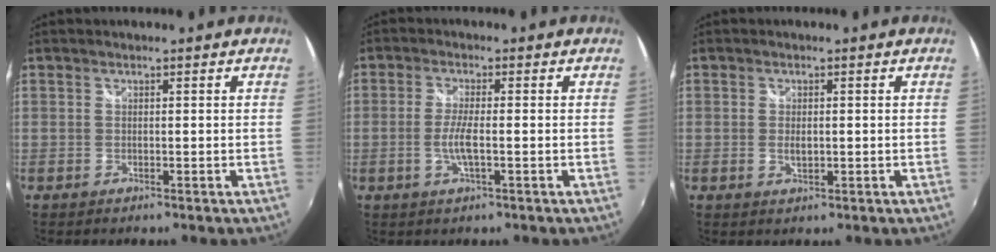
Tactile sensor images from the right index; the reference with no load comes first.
{"total": 4.3, "force": [-1.0, 0.4, 4.1], "torque": [-0.084, -0.005, -0.021]}
{"total": 1.9, "force": [-0.1, 1.1, 1.5], "torque": [-0.026, -0.001, -0.002]}